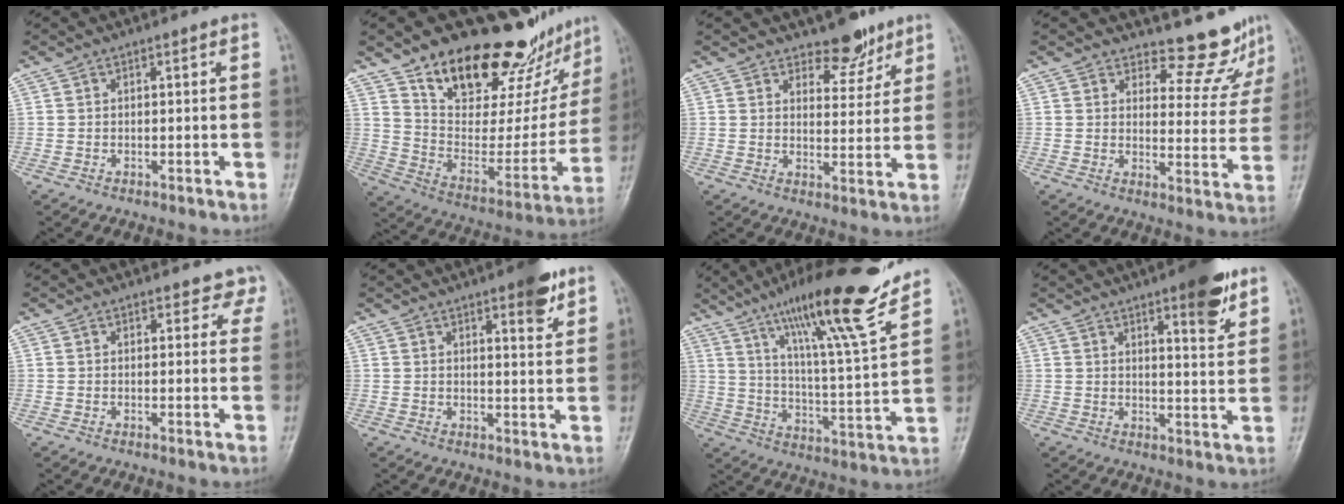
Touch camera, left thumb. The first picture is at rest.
{"total": 27.2, "force": [20.0, 10.8, 14.9], "torque": [-0.178, -0.102, 0.310]}
{"total": 6.2, "force": [4.9, 3.1, 2.1], "torque": [0.003, -0.037, 0.075]}
{"total": 9.2, "force": [8.8, 2.6, 0.8], "torque": [0.021, -0.089, 0.104]}
{"total": 4.1, "force": [3.7, 1.9, 0.1], "torque": [0.037, -0.018, 0.021]}
{"total": 6.7, "force": [4.2, 1.8, 4.9], "torque": [-0.054, -0.022, 0.053]}
{"total": 21.5, "force": [15.6, 2.1, 14.7], "torque": [-0.209, -0.073, 0.252]}
{"total": 9.2, "force": [5.8, 2.2, 6.9], "torque": [-0.079, -0.034, 0.078]}